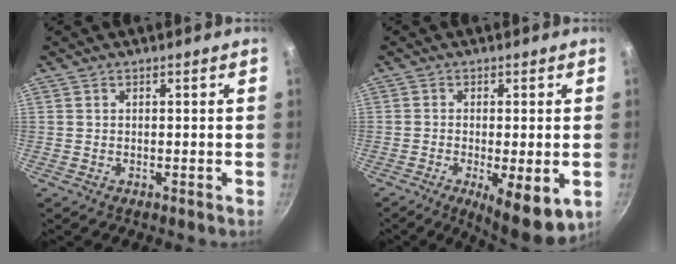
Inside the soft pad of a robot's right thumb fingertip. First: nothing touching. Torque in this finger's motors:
{"motor_torque": [-0.07, 0.54, -0.02, -0.08, 0.06]}